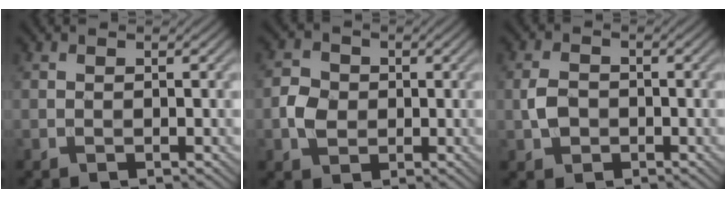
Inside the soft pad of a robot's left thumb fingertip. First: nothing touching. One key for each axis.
{"total": 3.6, "fx": -0.5, "fy": 3.1, "fz": 1.8, "tx": -0.042, "ty": 0.001, "tz": -0.014}
{"total": 3.0, "fx": -0.7, "fy": 2.3, "fz": 1.7, "tx": -0.041, "ty": -0.002, "tz": -0.018}